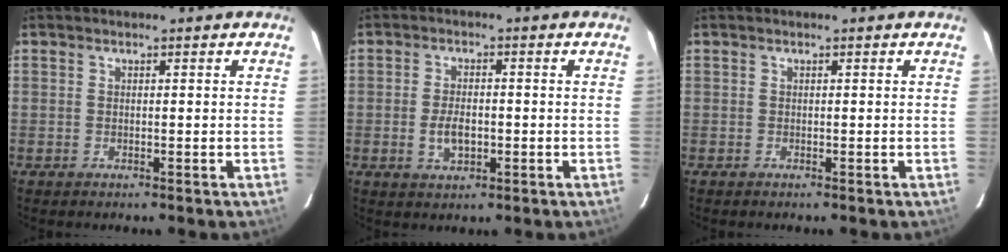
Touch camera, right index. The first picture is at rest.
{"total": 4.6, "force": [-1.1, 2.6, 3.7], "torque": [-0.074, -0.002, -0.017]}
{"total": 0.0}